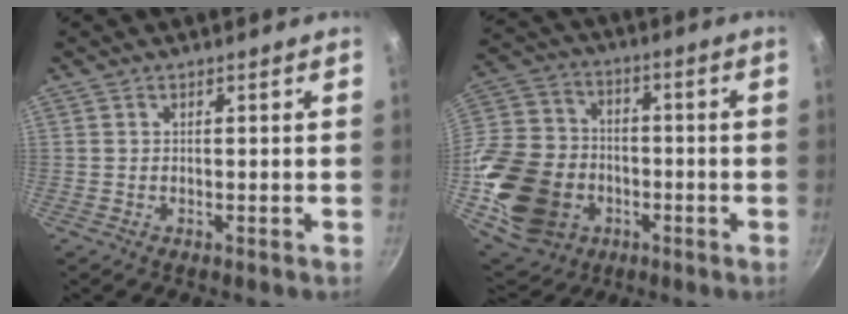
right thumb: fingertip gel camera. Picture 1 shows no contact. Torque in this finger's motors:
{"motor_torque": [1.77, 1.58, 1.55, -0.45, 0.55]}